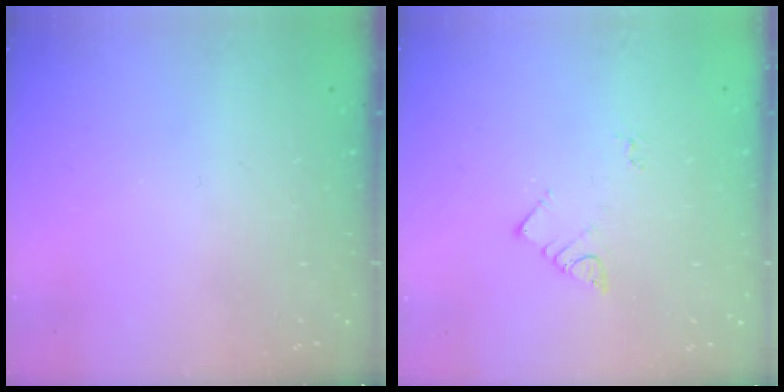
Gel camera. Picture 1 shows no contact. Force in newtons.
{"total": 4.5, "press": 4.5, "slide": 0.4}